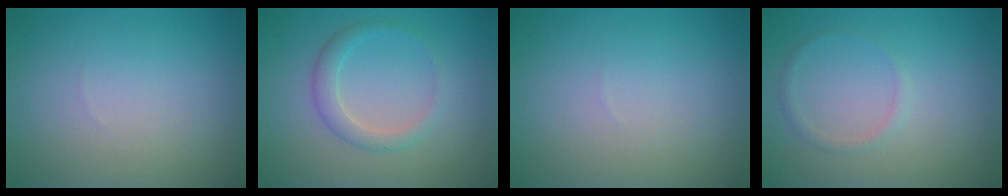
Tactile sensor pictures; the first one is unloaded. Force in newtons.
{"total": 2.1, "press": 2.1, "slide": 0.1}
{"total": 0.0}
{"total": 0.9, "press": 0.9, "slide": 0.1}